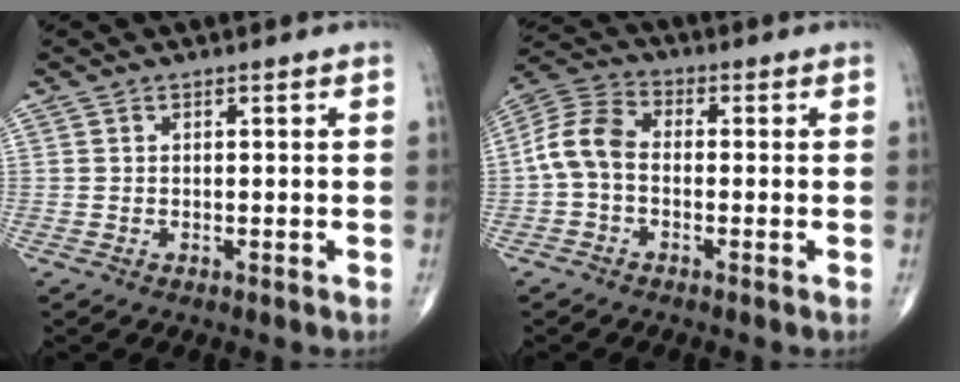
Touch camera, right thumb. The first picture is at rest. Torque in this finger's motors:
{"motor_torque": [-0.02, 0.11, 0.43, -0.38, 0.16]}